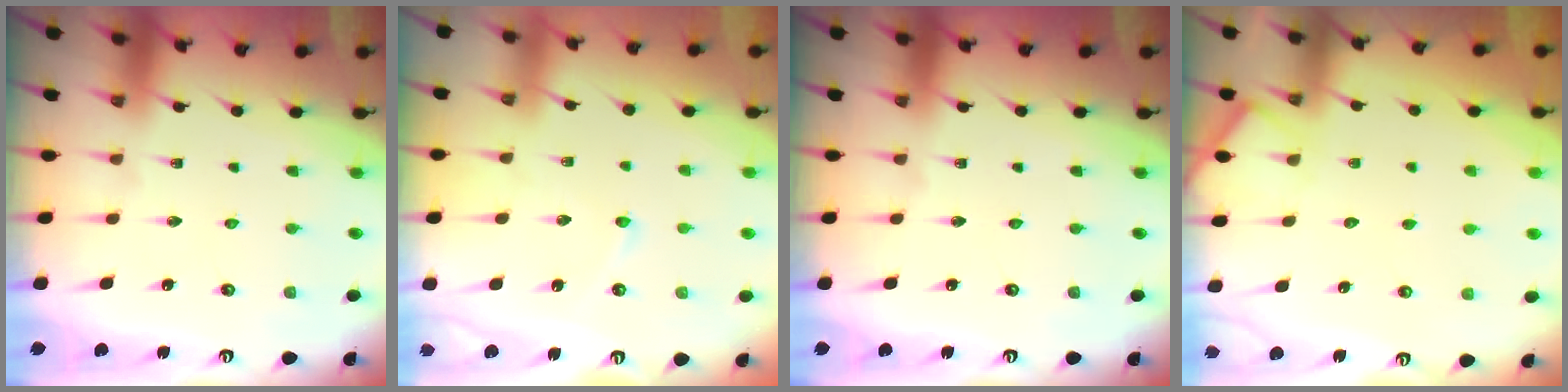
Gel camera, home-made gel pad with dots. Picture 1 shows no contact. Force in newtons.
{"total": 2.2, "press": 2.2, "slide": 0.2}
{"total": 0.0}
{"total": 5.0, "press": 5.0, "slide": 0.6}